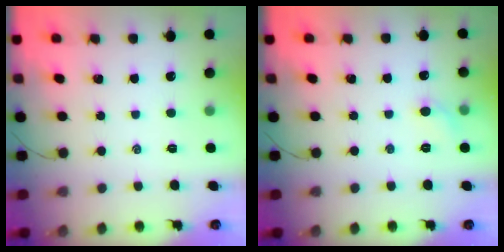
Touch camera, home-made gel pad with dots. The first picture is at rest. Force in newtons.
{"total": 5.0, "press": 4.8, "slide": 1.6}